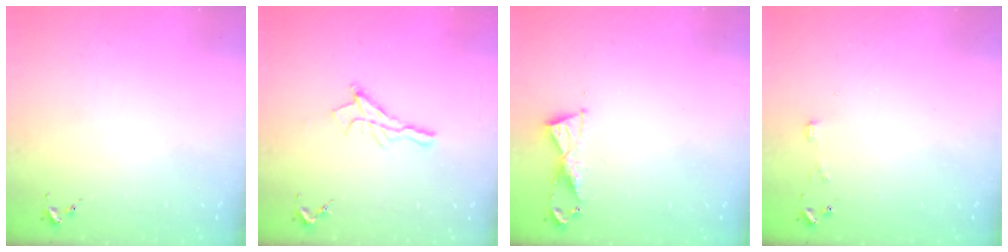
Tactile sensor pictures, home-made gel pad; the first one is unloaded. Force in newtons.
{"total": 9.4, "press": 9.4, "slide": 0.6}
{"total": 6.2, "press": 6.2, "slide": 0.7}
{"total": 2.8, "press": 2.8, "slide": 0.2}